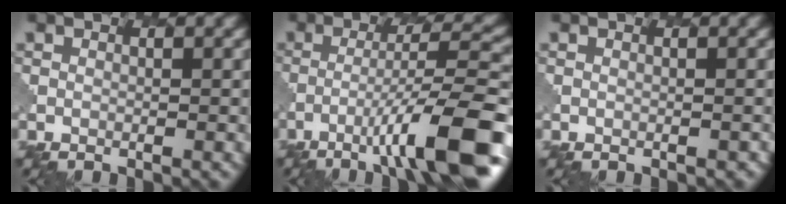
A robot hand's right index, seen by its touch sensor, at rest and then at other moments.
{"total": 10.8, "force": [-5.8, 1.6, 9.0], "torque": [-0.132, 0.018, -0.087]}
{"total": 0.7, "force": [-0.6, 0.3, 0.3], "torque": [-0.001, 0.000, -0.002]}